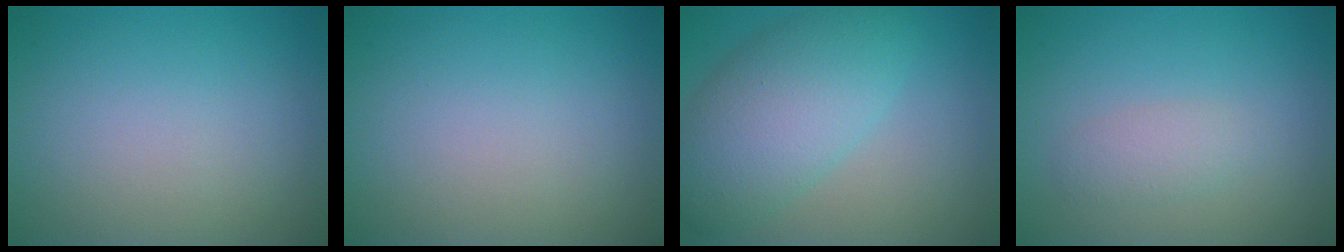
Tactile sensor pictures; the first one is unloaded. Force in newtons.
{"total": 0.0}
{"total": 7.0, "press": 7.0, "slide": 0.2}
{"total": 1.7, "press": 1.7, "slide": 0.2}